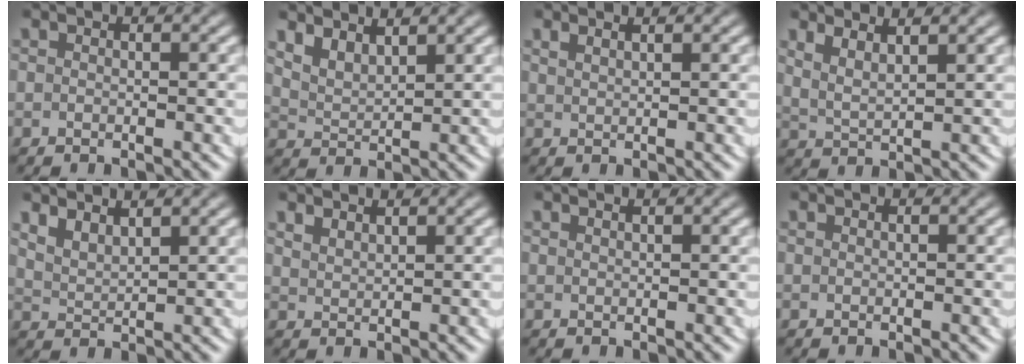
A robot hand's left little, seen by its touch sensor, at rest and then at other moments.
{"total": 3.9, "force": [2.3, 2.6, 1.8], "torque": [-0.050, -0.011, 0.038]}
{"total": 1.1, "force": [0.9, -0.4, 0.3], "torque": [-0.004, -0.004, 0.024]}
{"total": 3.5, "force": [1.8, 2.1, 2.1], "torque": [-0.048, -0.004, 0.030]}
{"total": 3.1, "force": [2.0, 1.8, 1.5], "torque": [-0.040, -0.012, 0.039]}
{"total": 1.5, "force": [1.5, 0.0, 0.2], "torque": [-0.006, -0.008, 0.038]}
{"total": 0.6, "force": [0.4, -0.4, 0.1], "torque": [0.002, -0.002, 0.011]}
{"total": 0.0}